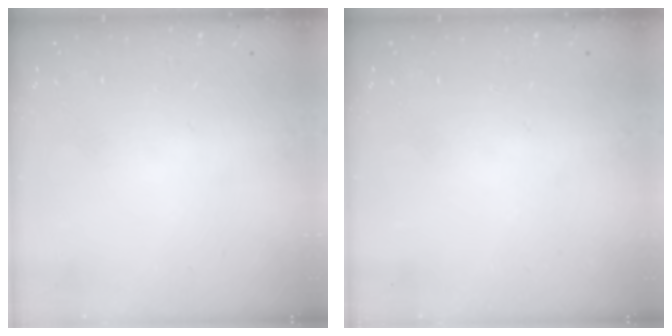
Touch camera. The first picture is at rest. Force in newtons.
{"total": 0.0}